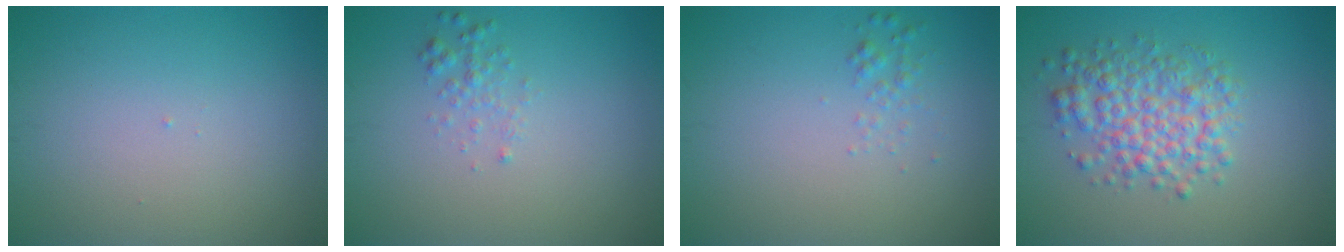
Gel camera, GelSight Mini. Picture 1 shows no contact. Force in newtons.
{"total": 1.2, "press": 1.2, "slide": 0.0}
{"total": 1.0, "press": 1.0, "slide": 0.0}
{"total": 4.9, "press": 4.9, "slide": 0.1}